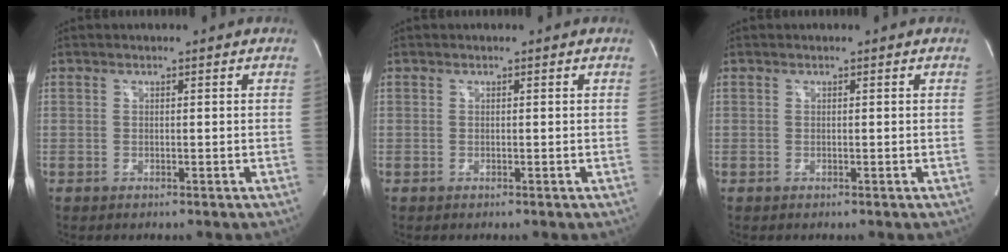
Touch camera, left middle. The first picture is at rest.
{"total": 0.0}
{"total": 0.0}